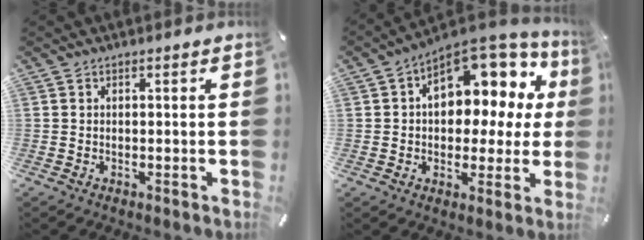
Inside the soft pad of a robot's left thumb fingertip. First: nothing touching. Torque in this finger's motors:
{"motor_torque": [2.50, 2.51, 1.14, -0.74, 0.24]}